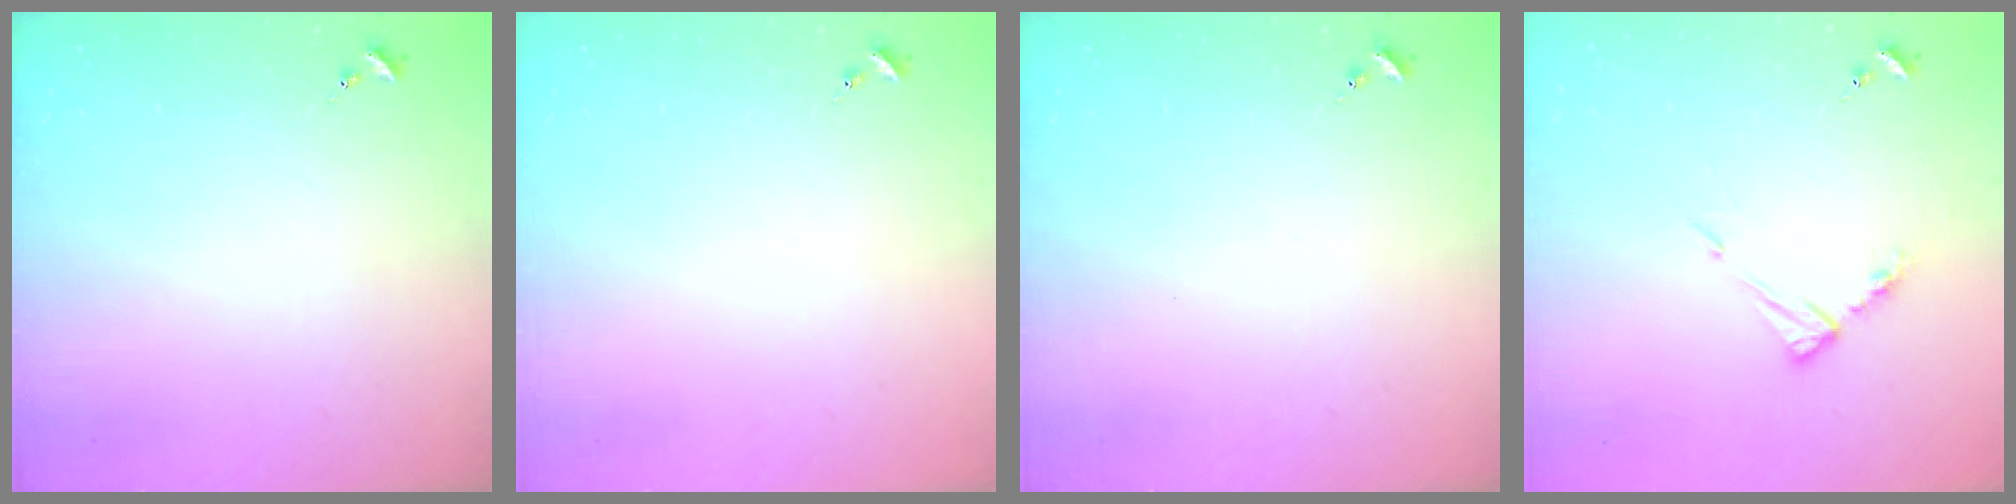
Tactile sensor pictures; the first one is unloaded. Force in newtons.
{"total": 0.0}
{"total": 0.0}
{"total": 6.8, "press": 6.8, "slide": 0.5}